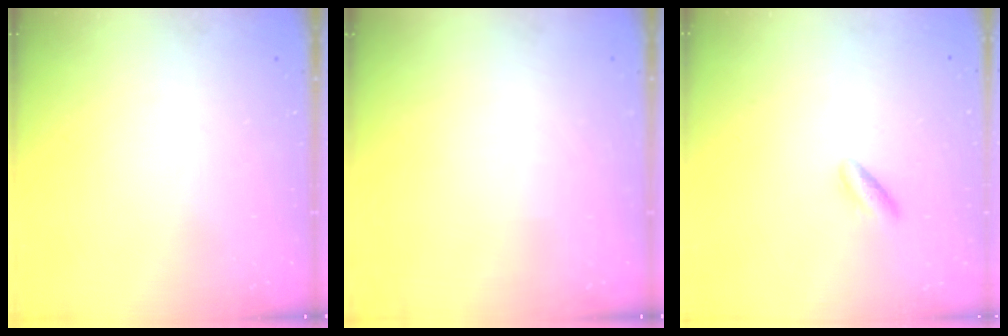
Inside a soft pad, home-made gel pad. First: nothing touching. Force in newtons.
{"total": 0.0}
{"total": 3.5, "press": 3.2, "slide": 1.4}